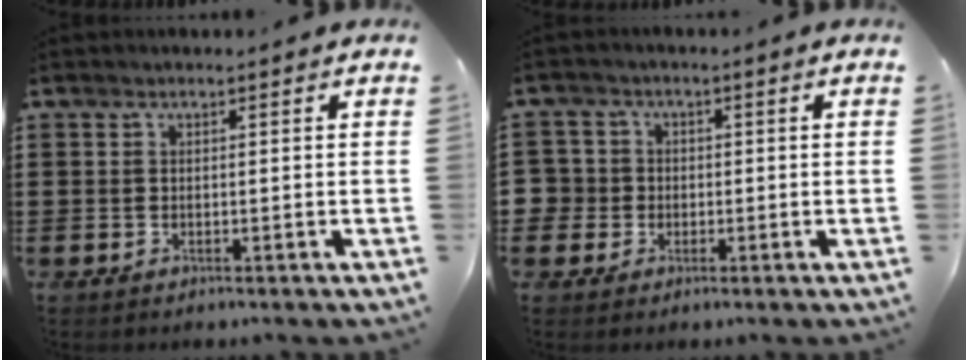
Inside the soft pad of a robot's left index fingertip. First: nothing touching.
{"total": 3.3, "force": [-0.4, 3.2, 0.3], "torque": [-0.037, 0.003, -0.017]}